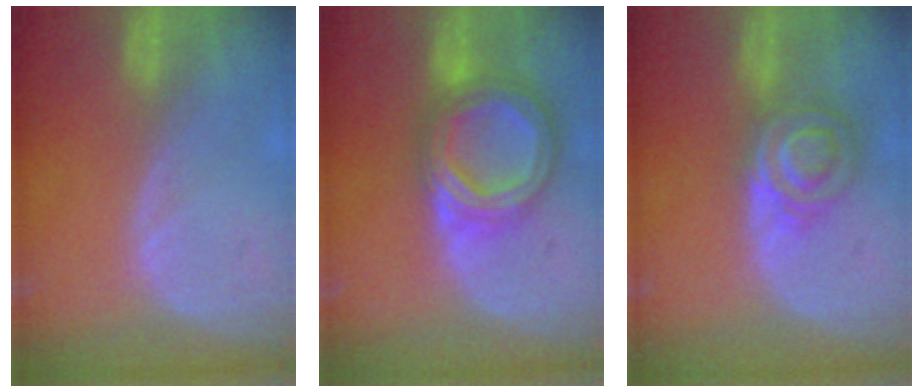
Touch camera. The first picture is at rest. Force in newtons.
{"total": 8.6, "press": 8.6, "slide": 0.7}
{"total": 5.7, "press": 5.6, "slide": 0.9}